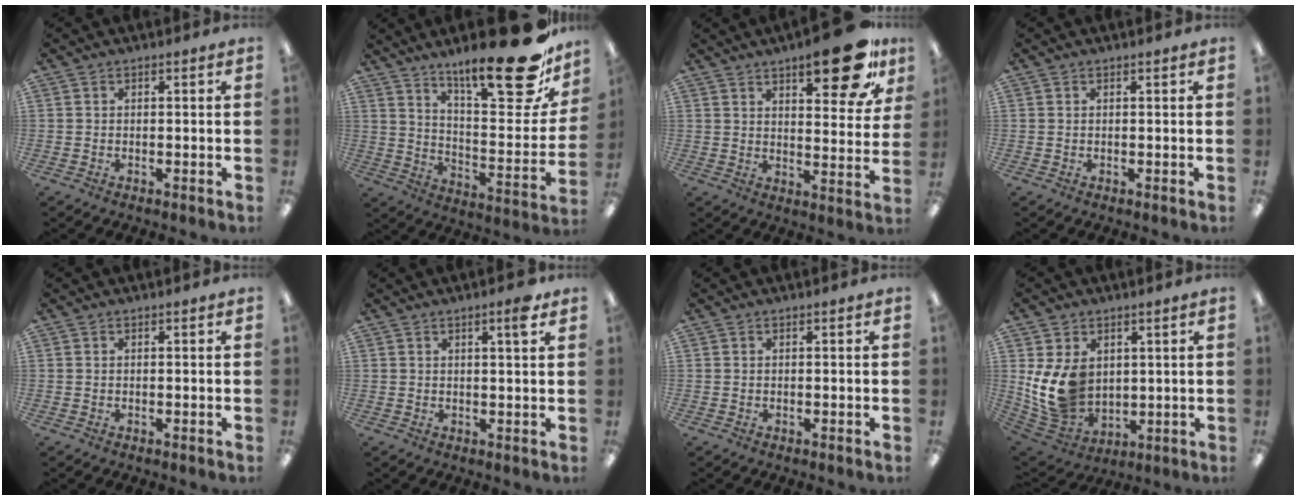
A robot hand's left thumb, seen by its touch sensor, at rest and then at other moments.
{"total": 25.2, "force": [17.9, 6.8, 16.4], "torque": [-0.238, -0.121, 0.288]}
{"total": 16.0, "force": [10.4, 5.1, 11.0], "torque": [-0.137, -0.058, 0.163]}
{"total": 0.0}
{"total": 0.0}
{"total": 3.6, "force": [2.4, 0.5, 2.7], "torque": [-0.035, -0.007, 0.034]}
{"total": 0.0}
{"total": 12.8, "force": [2.6, 10.0, 7.4], "torque": [-0.169, -0.021, 0.054]}